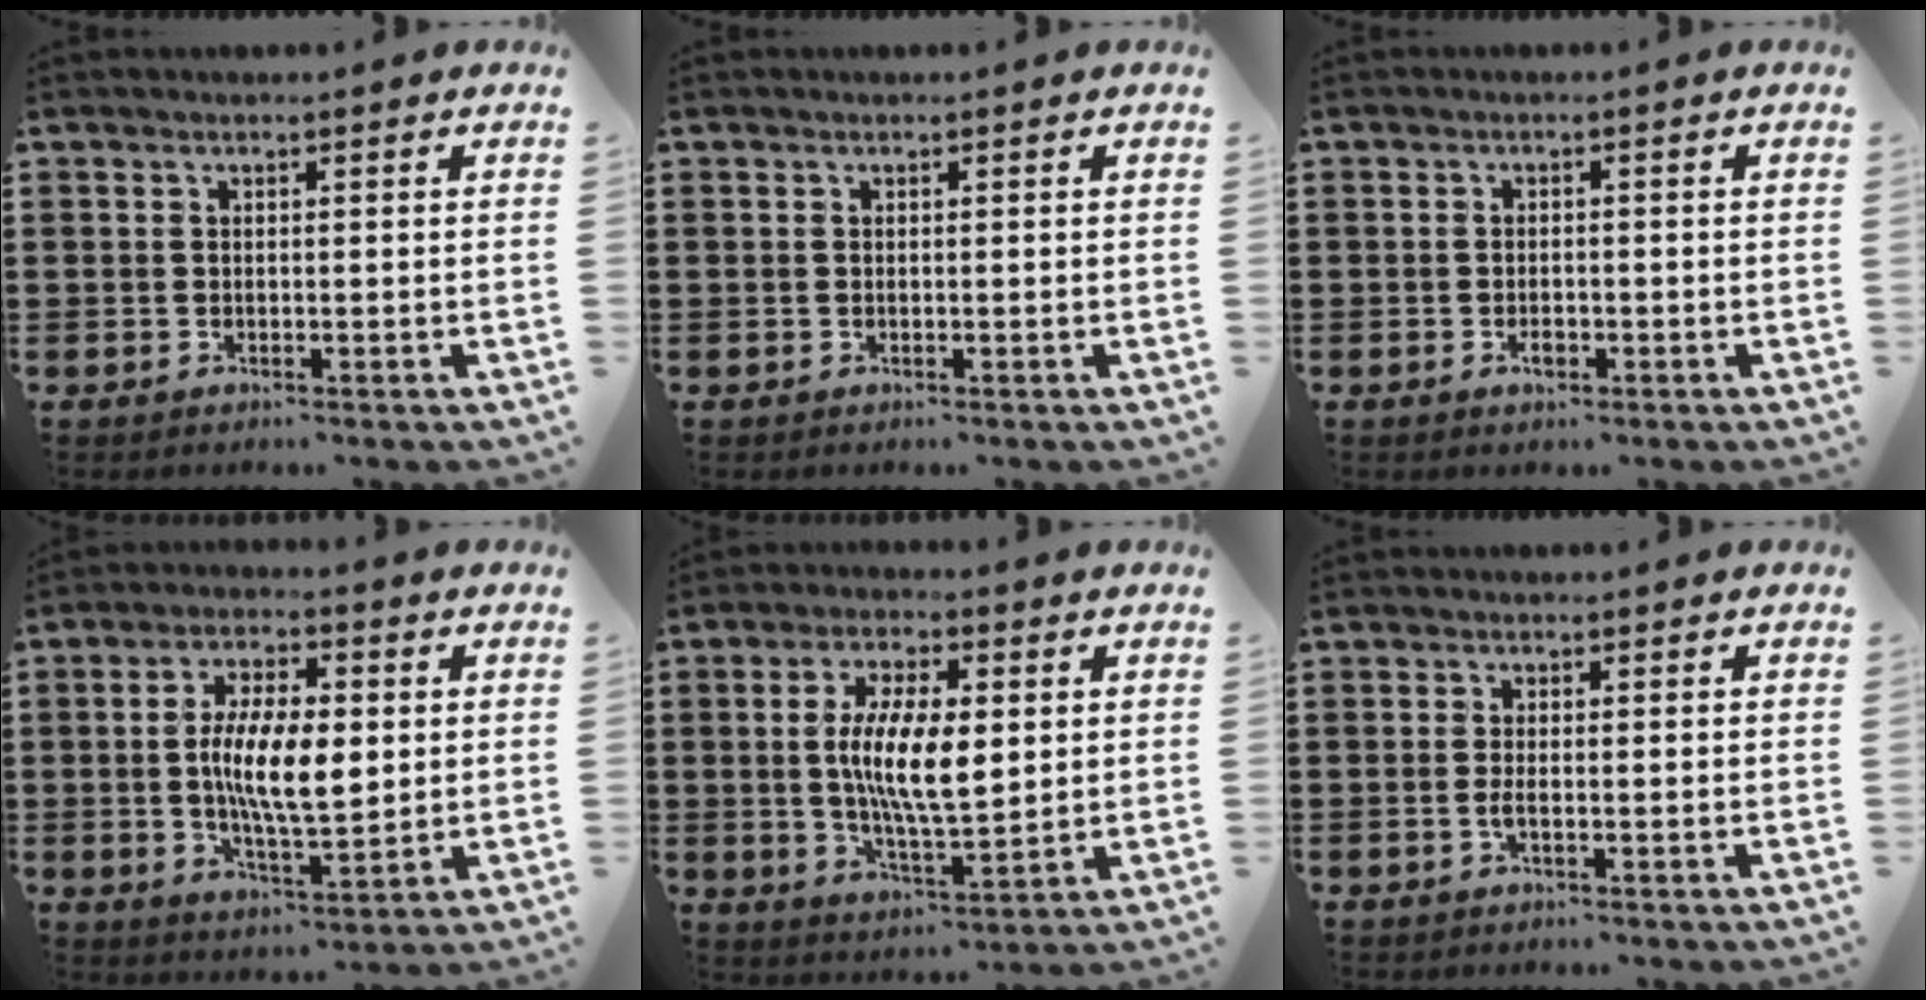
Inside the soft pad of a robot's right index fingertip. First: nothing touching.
{"total": 0.0}
{"total": 1.6, "force": [-0.8, 0.8, 1.2], "torque": [-0.023, 0.000, -0.014]}
{"total": 9.7, "force": [0.3, 3.8, 8.9], "torque": [-0.177, 0.006, 0.003]}
{"total": 10.2, "force": [0.8, 3.7, 9.5], "torque": [-0.190, 0.006, 0.012]}
{"total": 1.5, "force": [-0.6, 0.2, 1.4], "torque": [-0.034, -0.004, -0.013]}